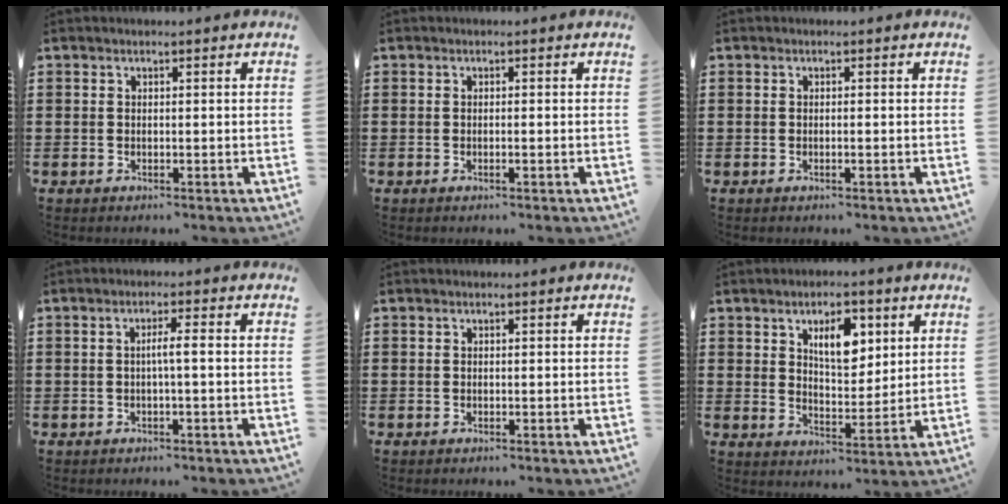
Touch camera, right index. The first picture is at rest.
{"total": 0.6, "force": [-0.3, -0.1, 0.5], "torque": [-0.009, -0.004, -0.005]}
{"total": 0.5, "force": [-0.2, -0.1, 0.4], "torque": [-0.008, -0.004, -0.004]}
{"total": 2.4, "force": [-0.3, -0.1, 2.4], "torque": [-0.043, -0.002, -0.008]}
{"total": 0.0}
{"total": 6.6, "force": [3.0, 3.3, 4.8], "torque": [-0.082, 0.002, 0.048]}